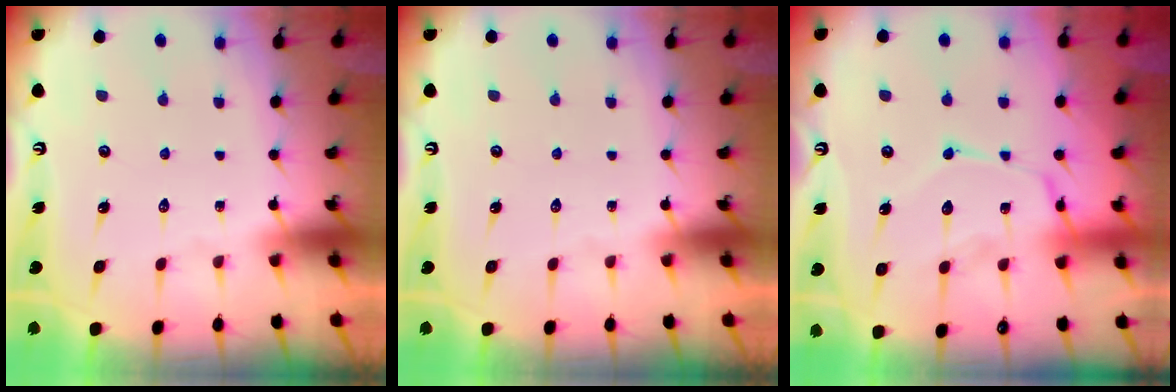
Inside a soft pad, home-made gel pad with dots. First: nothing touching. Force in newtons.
{"total": 0.0}
{"total": 14.4, "press": 14.4, "slide": 1.2}